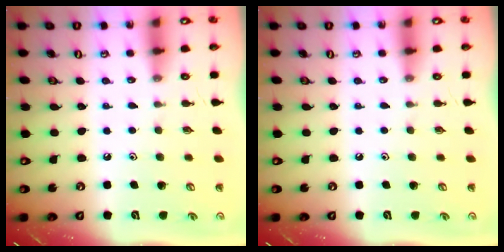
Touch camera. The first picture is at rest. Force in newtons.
{"total": 0.0}